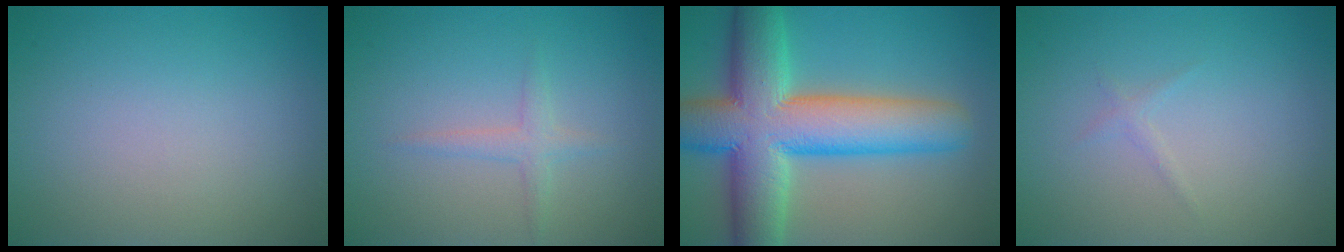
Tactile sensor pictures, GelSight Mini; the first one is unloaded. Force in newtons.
{"total": 1.3, "press": 1.3, "slide": 0.1}
{"total": 12.6, "press": 12.5, "slide": 0.7}
{"total": 0.6, "press": 0.6, "slide": 0.1}